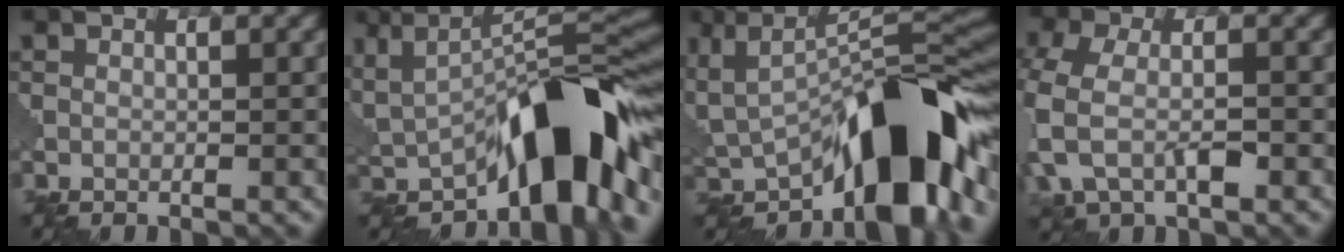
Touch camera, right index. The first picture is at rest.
{"total": 11.7, "force": [-3.3, 4.4, 10.4], "torque": [-0.126, 0.016, -0.064]}
{"total": 12.0, "force": [-3.8, 5.0, 10.3], "torque": [-0.119, 0.014, -0.071]}
{"total": 6.0, "force": [-1.9, 3.5, 4.4], "torque": [-0.114, -0.003, -0.044]}